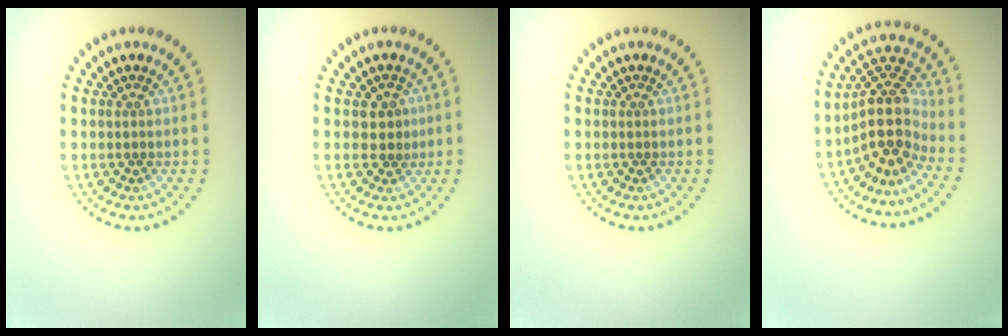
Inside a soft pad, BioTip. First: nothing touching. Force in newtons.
{"total": 1.9, "press": 1.7, "slide": 0.7}
{"total": 0.0}
{"total": 4.9, "press": 3.8, "slide": 3.1}